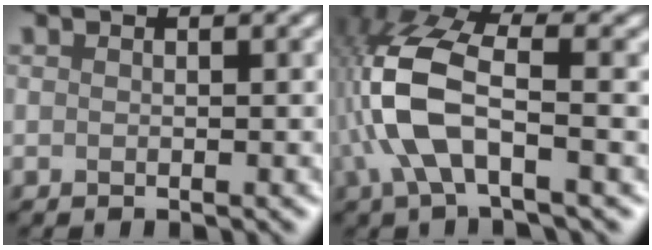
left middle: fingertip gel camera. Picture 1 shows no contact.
{"total": 7.5, "force": [-1.4, 3.2, 6.7], "torque": [-0.175, 0.011, -0.030]}